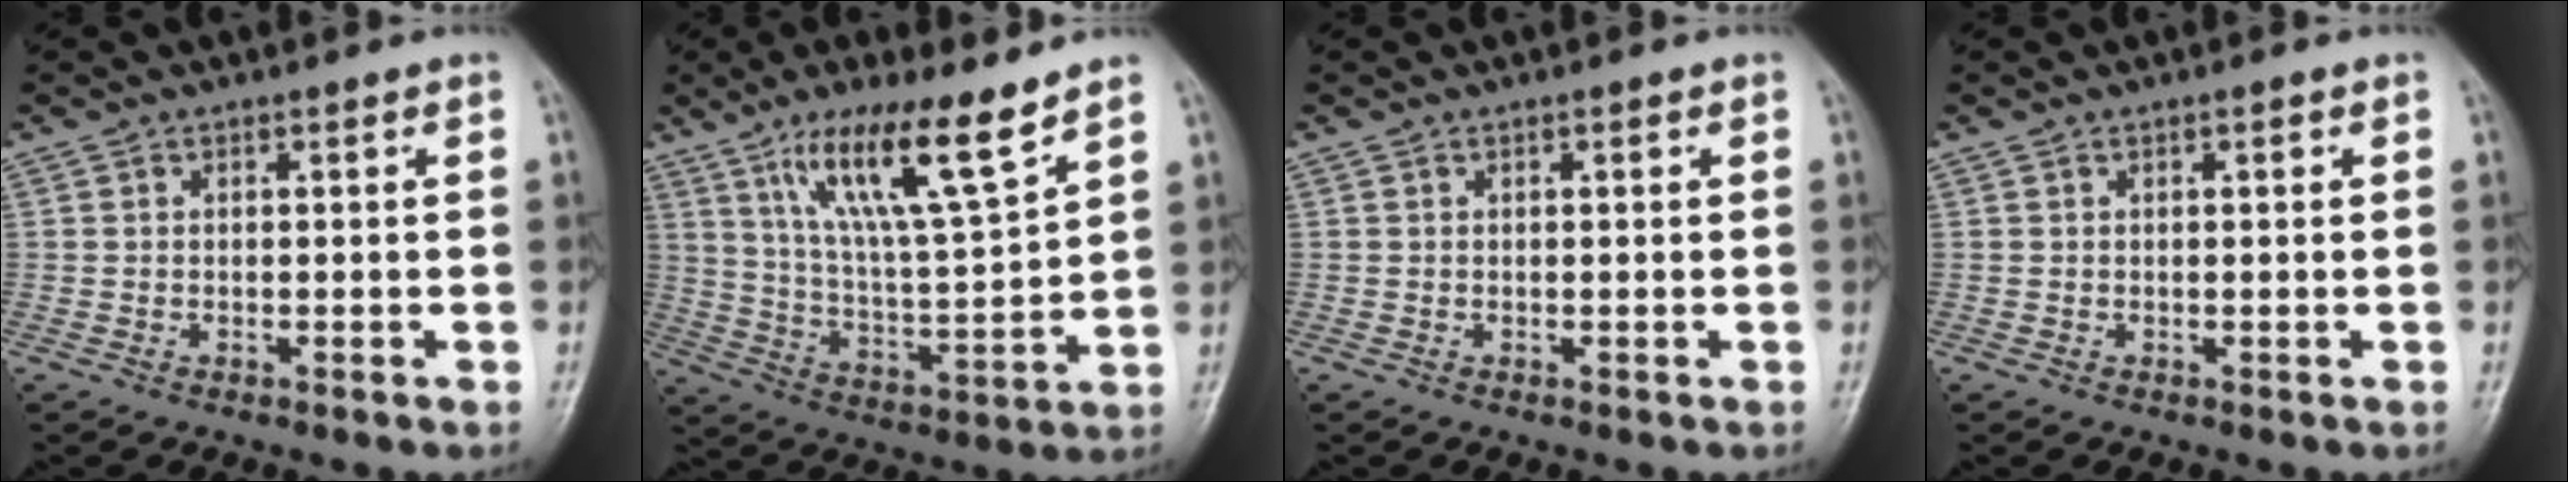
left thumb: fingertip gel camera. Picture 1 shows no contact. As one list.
[{"total": 15.0, "force": [9.6, 2.2, 11.3], "torque": [-0.194, -0.052, 0.182]}, {"total": 0.7, "force": [0.2, 0.2, 0.6], "torque": [-0.010, 0.001, 0.002]}, {"total": 0.9, "force": [0.3, 0.3, 0.8], "torque": [-0.012, 0.002, 0.003]}]